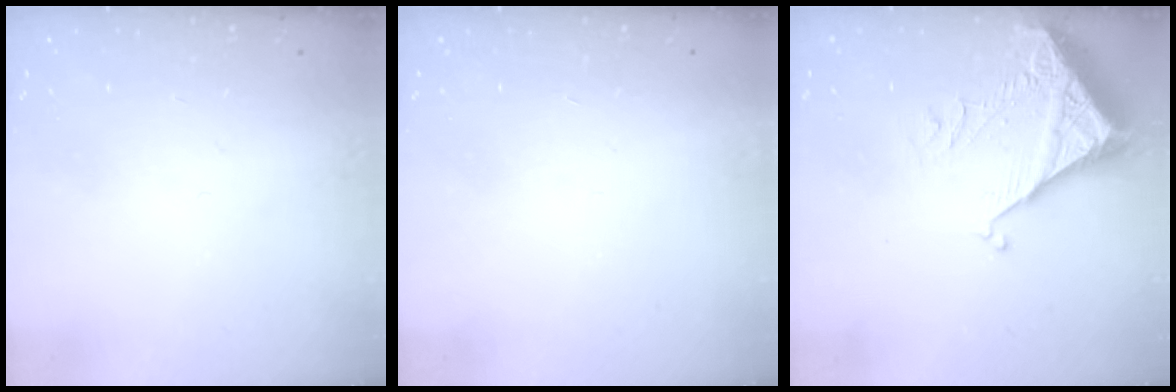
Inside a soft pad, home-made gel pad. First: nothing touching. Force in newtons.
{"total": 1.7, "press": 1.7, "slide": 0.1}
{"total": 5.4, "press": 5.4, "slide": 0.7}